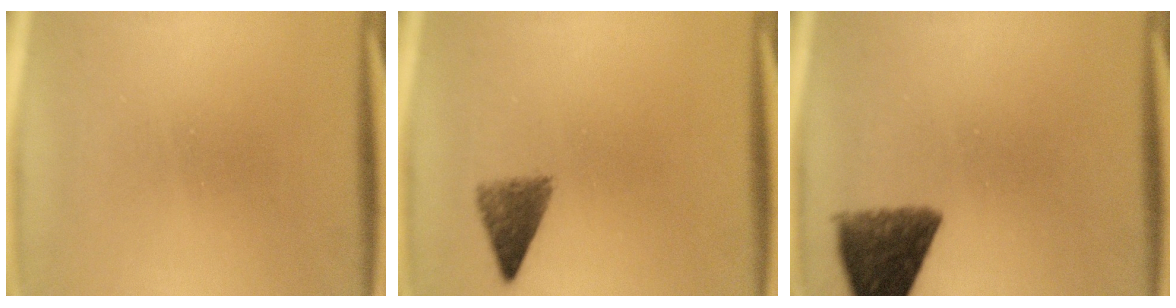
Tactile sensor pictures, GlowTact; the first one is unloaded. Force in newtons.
{"total": 3.8}
{"total": 9.3}